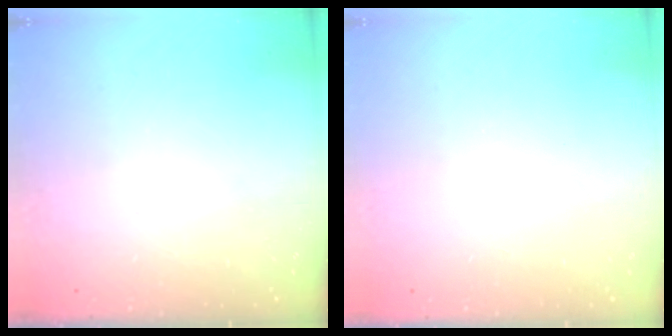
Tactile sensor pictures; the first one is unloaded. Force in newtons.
{"total": 1.5, "press": 1.5, "slide": 0.1}